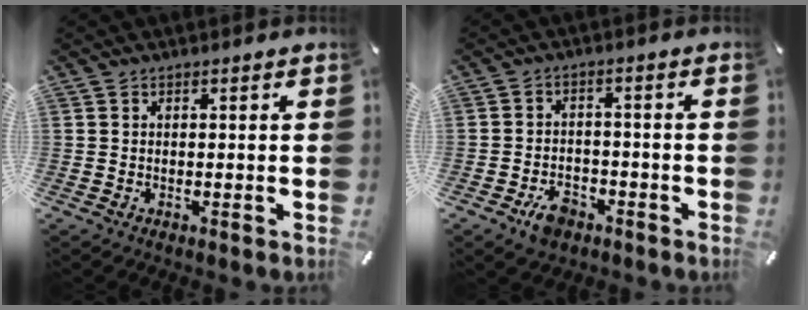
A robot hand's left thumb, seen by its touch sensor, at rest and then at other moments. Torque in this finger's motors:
{"motor_torque": [0.20, 0.36, 0.05, 0.08, 0.01]}